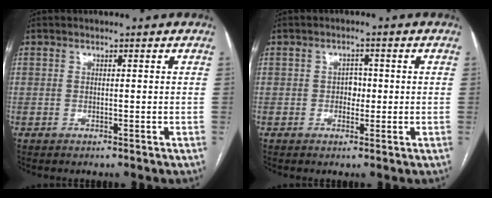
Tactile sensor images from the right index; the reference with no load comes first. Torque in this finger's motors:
{"motor_torque": [0.23, -0.17, -0.01, 0.00]}